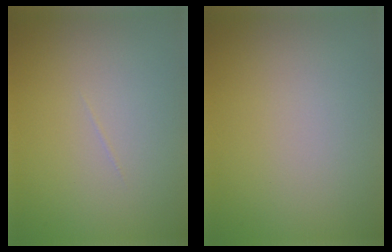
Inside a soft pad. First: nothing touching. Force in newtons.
{"total": 0.0}